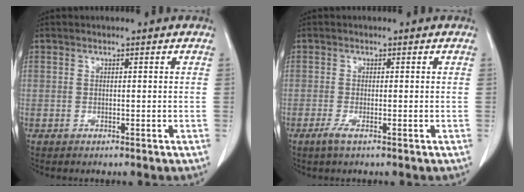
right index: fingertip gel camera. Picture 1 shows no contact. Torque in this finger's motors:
{"motor_torque": [0.23, -0.20, 0.02, 0.00]}